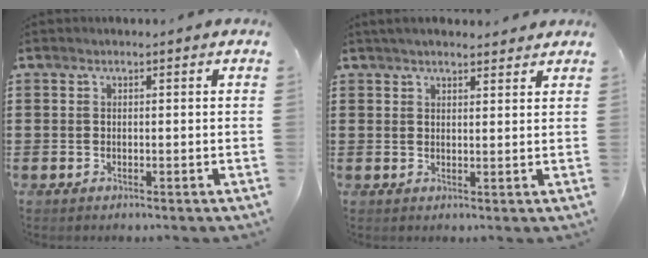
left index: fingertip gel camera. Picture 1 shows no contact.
{"total": 2.4, "force": [2.3, 0.3, 0.7], "torque": [-0.018, 0.002, 0.044]}